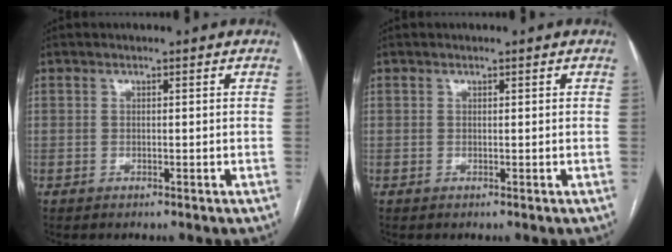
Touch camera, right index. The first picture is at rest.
{"total": 0.0}